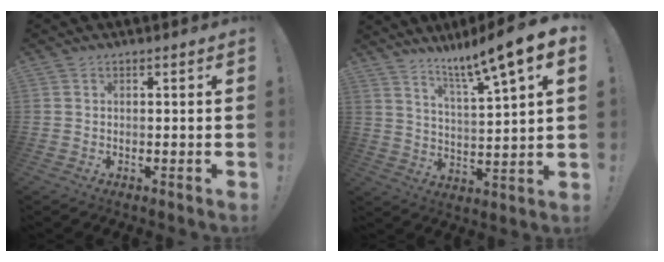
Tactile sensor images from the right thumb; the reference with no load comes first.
{"total": 11.1, "force": [7.9, 0.0, 7.9], "torque": [-0.133, -0.062, 0.117]}